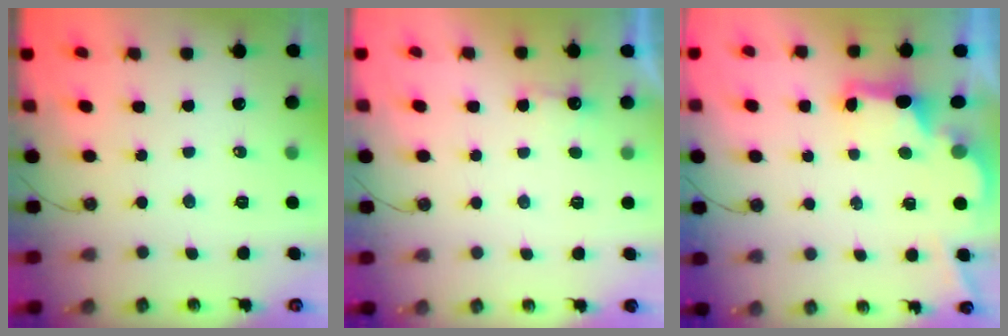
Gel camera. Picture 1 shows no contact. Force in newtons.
{"total": 2.5, "press": 2.4, "slide": 1.0}
{"total": 2.8, "press": 2.6, "slide": 0.9}